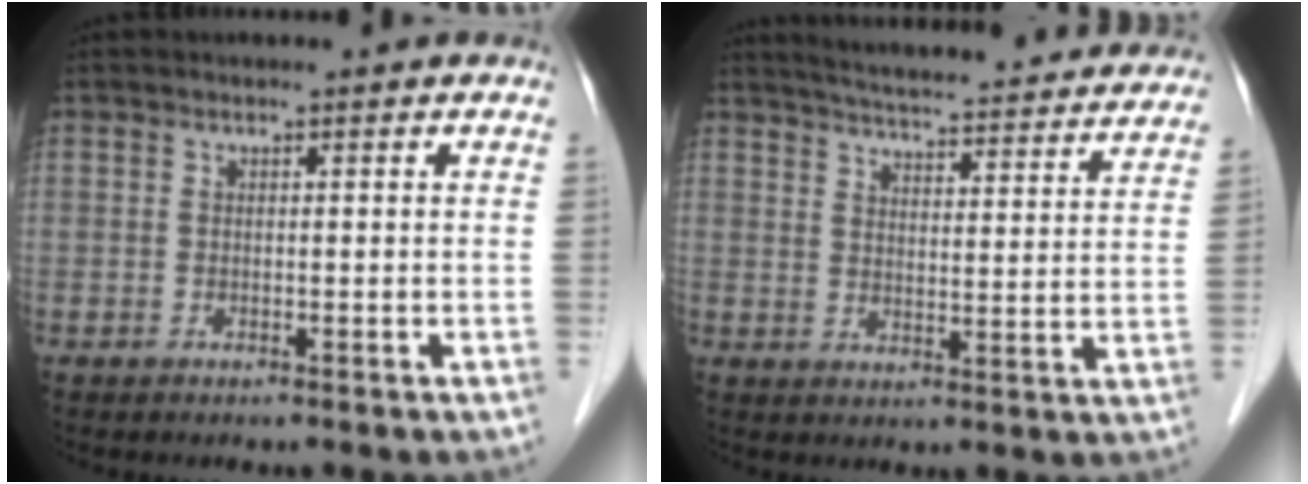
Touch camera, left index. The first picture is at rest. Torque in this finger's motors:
{"motor_torque": [-0.04, -0.45, 0.19, 0.09]}